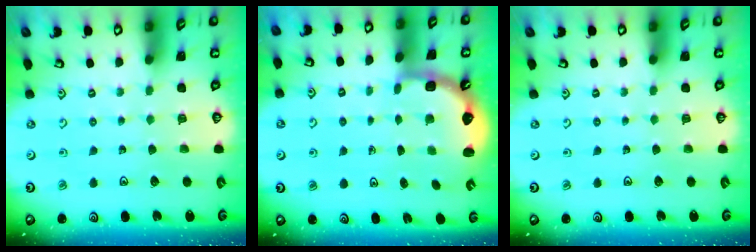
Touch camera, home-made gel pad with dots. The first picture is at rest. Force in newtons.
{"total": 2.5, "press": 2.1, "slide": 1.3}
{"total": 0.0}